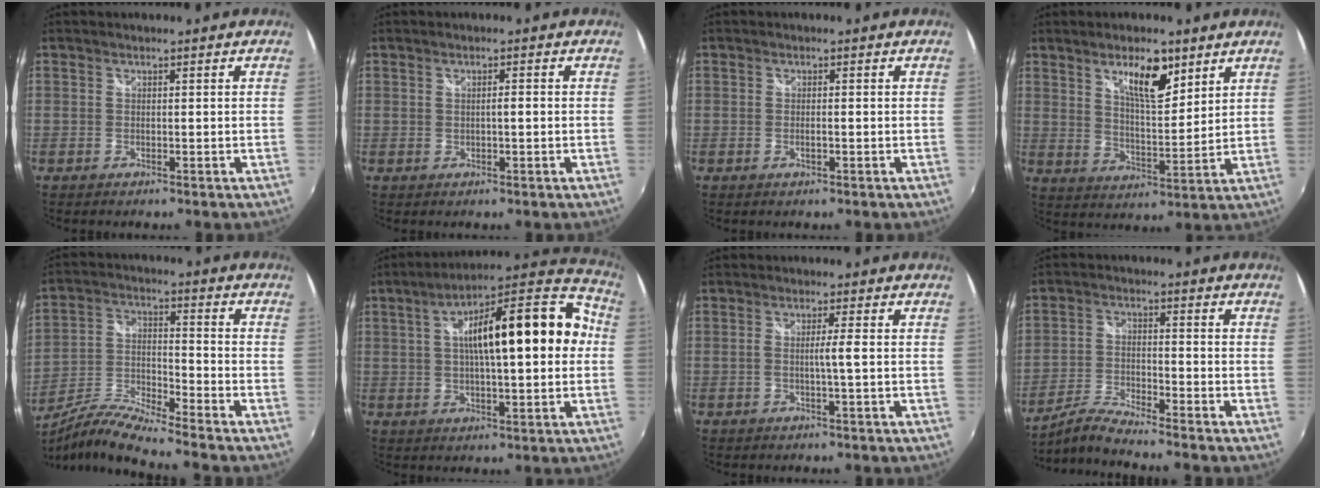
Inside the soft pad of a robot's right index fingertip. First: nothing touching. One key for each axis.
{"total": 1.5, "fx": 0.0, "fy": 0.2, "fz": 1.4, "tx": -0.022, "ty": 0.000, "tz": -0.001}
{"total": 1.0, "fx": -0.4, "fy": 0.2, "fz": 0.9, "tx": -0.018, "ty": -0.001, "tz": -0.007}
{"total": 9.3, "fx": 5.7, "fy": 2.9, "fz": 6.8, "tx": -0.107, "ty": -0.002, "tz": 0.100}
{"total": 11.0, "fx": -9.5, "fy": -0.8, "fz": 5.5, "tx": -0.112, "ty": -0.009, "tz": -0.188}
{"total": 21.0, "fx": 2.6, "fy": 6.2, "fz": 19.9, "tx": -0.312, "ty": 0.038, "tz": 0.032}
{"total": 2.5, "fx": -0.4, "fy": -0.6, "fz": 2.4, "tx": -0.041, "ty": -0.002, "tz": -0.010}
{"total": 6.5, "fx": -6.1, "fy": -1.1, "fz": 2.0, "tx": -0.058, "ty": 0.002, "tz": -0.122}